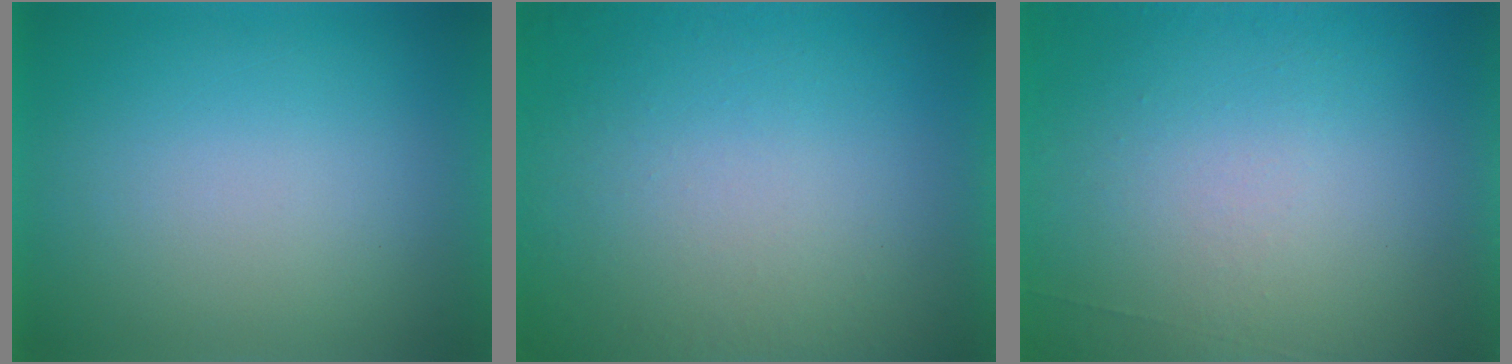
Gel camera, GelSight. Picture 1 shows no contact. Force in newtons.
{"total": 5.8}
{"total": 6.8}